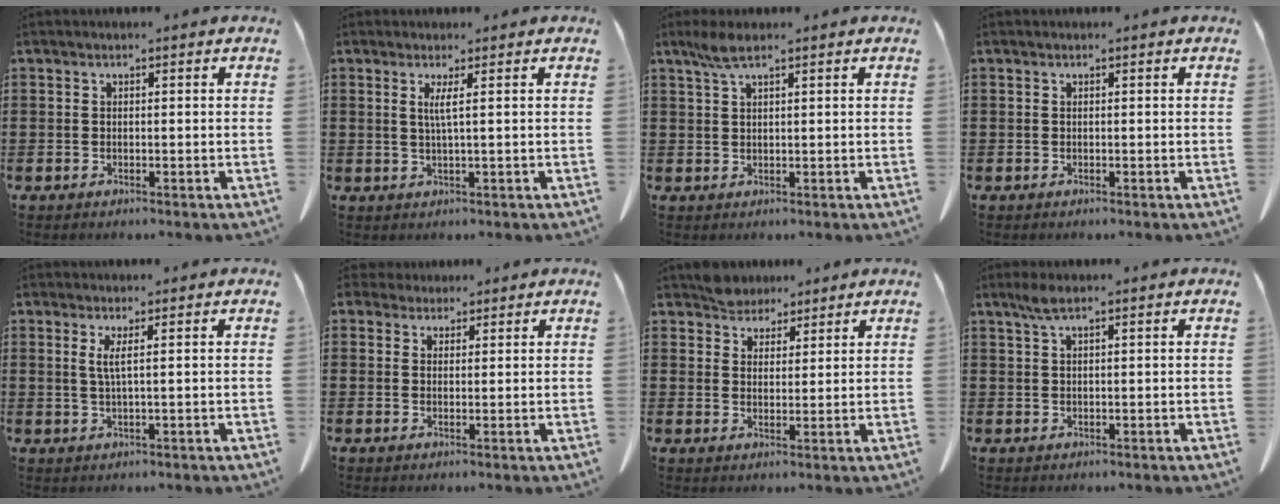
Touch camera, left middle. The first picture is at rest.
{"total": 2.2, "force": [0.7, -0.5, 2.1], "torque": [-0.043, -0.006, 0.010]}
{"total": 3.0, "force": [1.8, 0.6, 2.3], "torque": [-0.057, 0.000, 0.031]}
{"total": 0.0}
{"total": 2.0, "force": [0.7, -0.4, 1.9], "torque": [-0.040, -0.006, 0.011]}
{"total": 2.0, "force": [1.8, 1.0, 0.1], "torque": [0.001, 0.004, 0.034]}
{"total": 3.9, "force": [3.6, 1.5, 0.0], "torque": [-0.013, 0.000, 0.072]}
{"total": 2.2, "force": [1.3, 0.4, 1.7], "torque": [-0.037, 0.004, 0.023]}